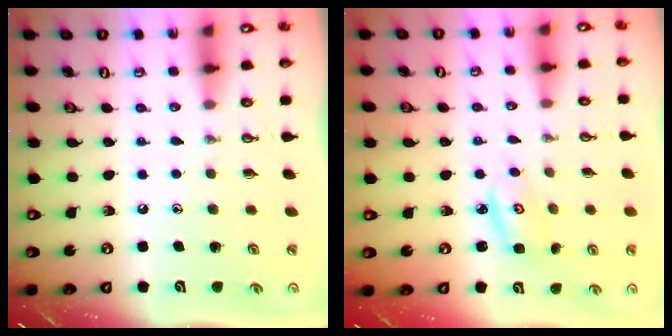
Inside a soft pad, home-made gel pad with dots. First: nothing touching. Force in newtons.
{"total": 2.9, "press": 2.9, "slide": 0.2}